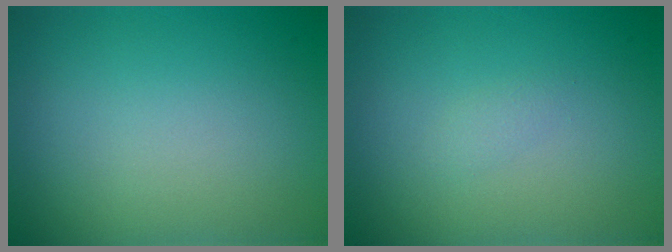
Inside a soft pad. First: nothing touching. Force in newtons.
{"total": 0.7, "press": 0.7, "slide": 0.1}